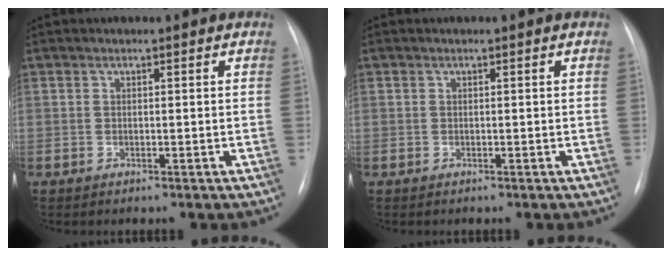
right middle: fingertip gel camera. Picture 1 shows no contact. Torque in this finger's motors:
{"motor_torque": [-0.56, 0.40, -0.16, -0.04]}